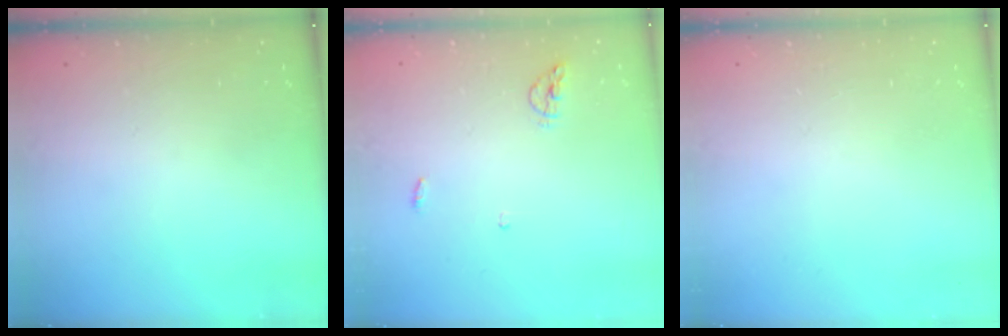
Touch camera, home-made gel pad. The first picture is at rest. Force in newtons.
{"total": 5.2, "press": 5.2, "slide": 0.7}
{"total": 0.0}